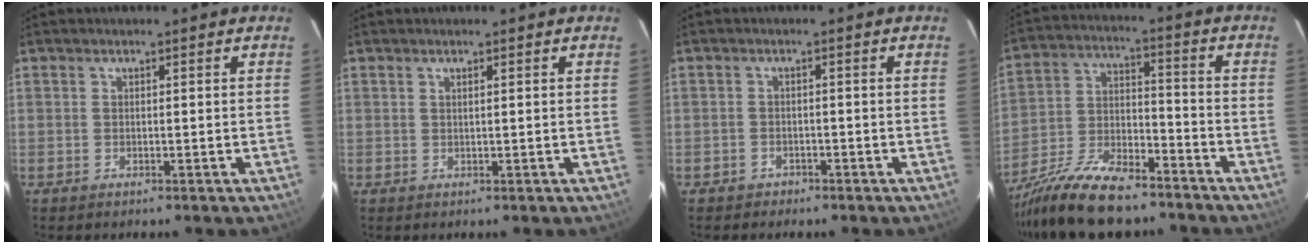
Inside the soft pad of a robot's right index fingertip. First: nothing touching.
{"total": 0.6, "force": [0.3, -0.1, 0.5], "torque": [-0.009, 0.003, 0.006]}
{"total": 2.3, "force": [-1.6, 1.7, 0.1], "torque": [-0.009, 0.006, -0.023]}
{"total": 17.9, "force": [-14.0, 5.8, 9.4], "torque": [-0.197, -0.017, -0.245]}